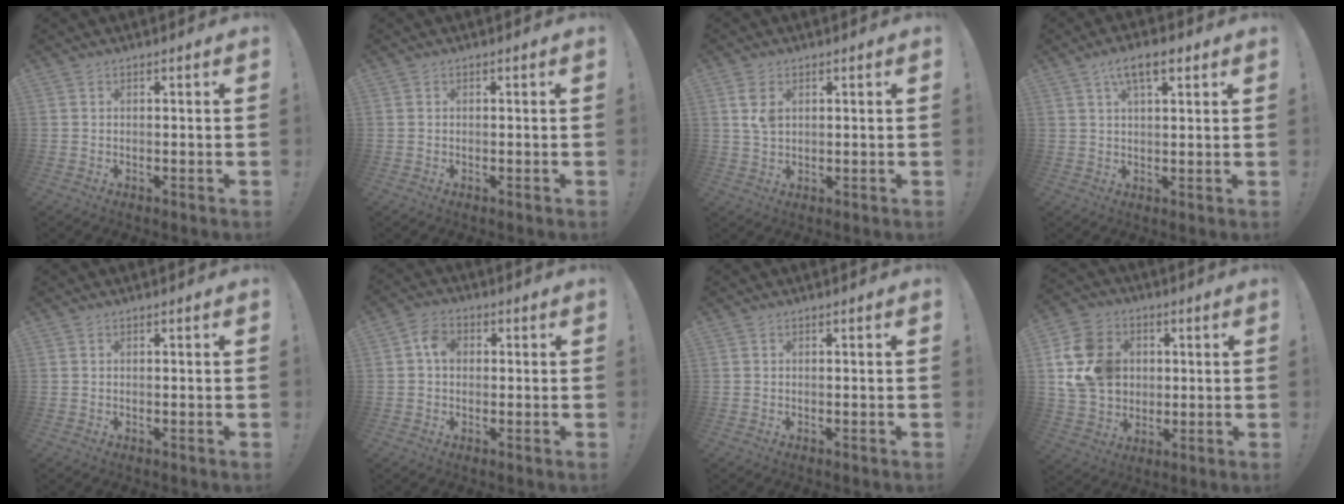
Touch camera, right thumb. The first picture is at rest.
{"total": 0.0}
{"total": 5.3, "force": [2.1, 3.3, 3.5], "torque": [-0.057, -0.008, 0.035]}
{"total": 7.3, "force": [3.8, 2.9, 5.5], "torque": [-0.087, -0.007, 0.065]}
{"total": 0.0}
{"total": 5.4, "force": [0.6, 4.0, 3.5], "torque": [-0.052, 0.011, 0.010]}
{"total": 0.0}
{"total": 16.6, "force": [2.3, 14.1, 8.4], "torque": [-0.132, -0.005, 0.051]}